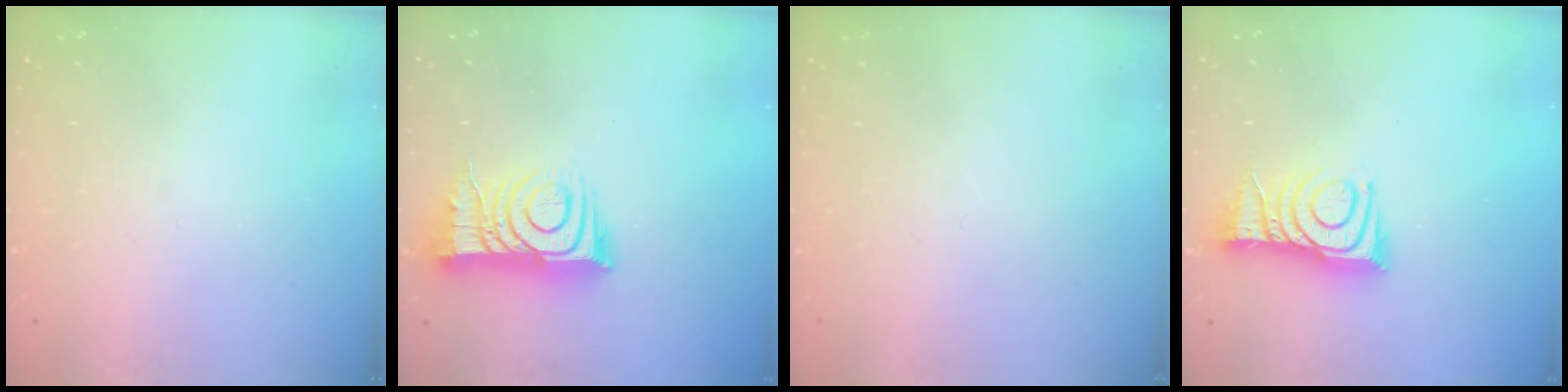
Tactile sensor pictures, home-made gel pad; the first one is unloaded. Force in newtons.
{"total": 12.7, "press": 12.7, "slide": 0.9}
{"total": 1.5, "press": 1.5, "slide": 0.1}
{"total": 11.4, "press": 11.4, "slide": 0.6}